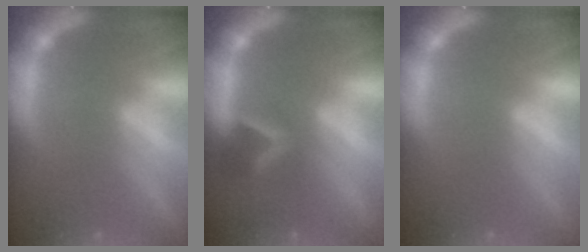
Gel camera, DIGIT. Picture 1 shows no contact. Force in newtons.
{"total": 3.4}
{"total": 0.0}